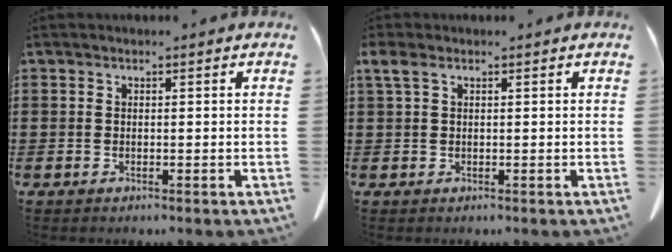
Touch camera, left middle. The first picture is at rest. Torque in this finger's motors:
{"motor_torque": [0.35, 0.07, 0.31, 0.09]}